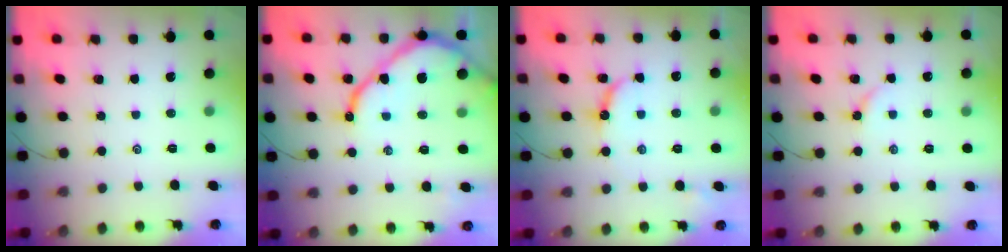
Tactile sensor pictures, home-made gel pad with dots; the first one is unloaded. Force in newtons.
{"total": 11.9, "press": 11.8, "slide": 1.2}
{"total": 8.3, "press": 8.2, "slide": 0.7}
{"total": 3.3, "press": 3.3, "slide": 0.4}